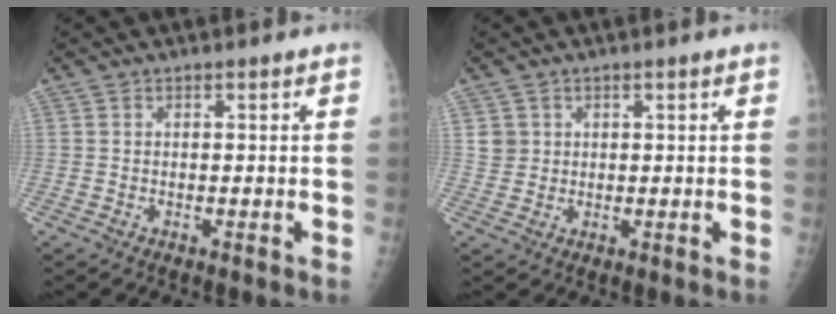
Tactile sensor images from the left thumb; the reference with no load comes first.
{"total": 2.7, "force": [0.8, 2.5, 0.3], "torque": [0.013, 0.000, 0.014]}